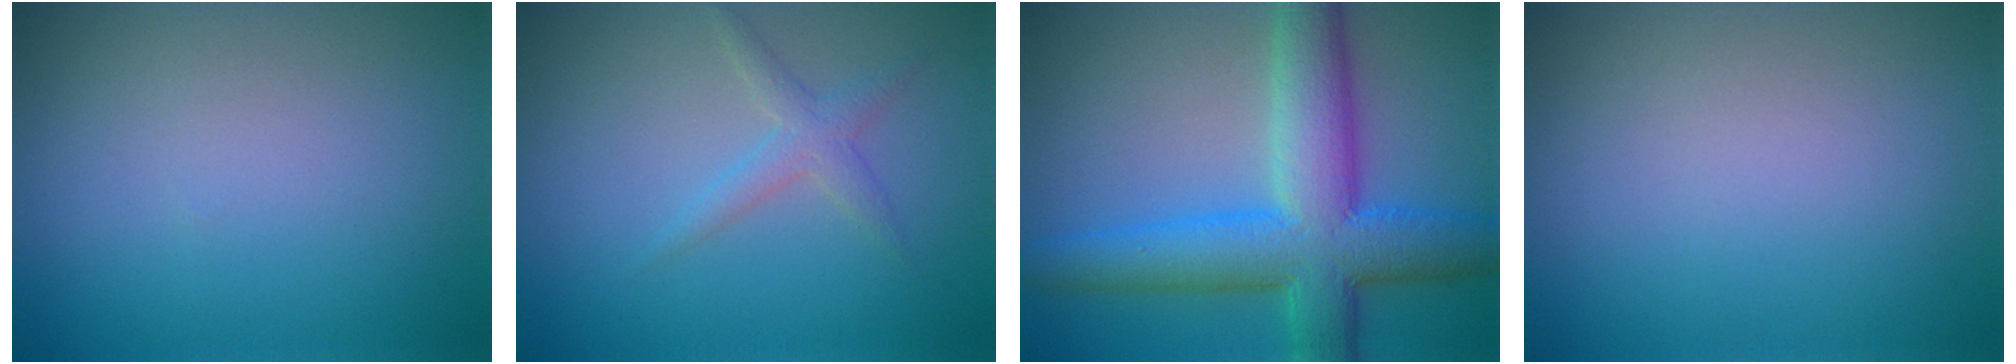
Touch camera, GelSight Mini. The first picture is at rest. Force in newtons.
{"total": 1.8, "press": 1.8, "slide": 0.1}
{"total": 9.1, "press": 9.1, "slide": 0.2}
{"total": 0.0}